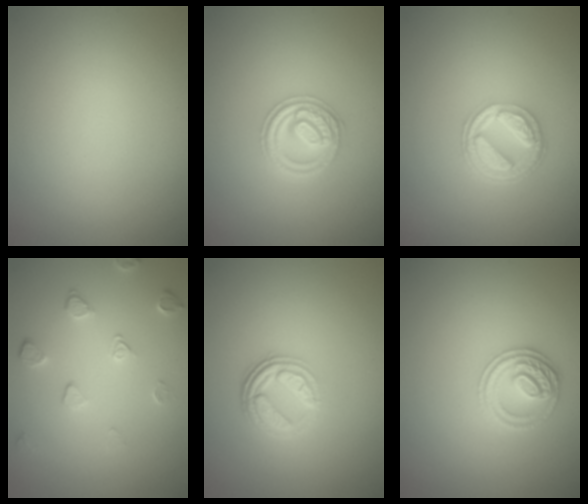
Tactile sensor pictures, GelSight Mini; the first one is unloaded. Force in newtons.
{"total": 2.8, "press": 2.8, "slide": 0.4}
{"total": 4.6, "press": 3.4, "slide": 3.1}
{"total": 2.0, "press": 1.3, "slide": 1.5}
{"total": 3.8, "press": 2.8, "slide": 2.6}
{"total": 2.7, "press": 2.7, "slide": 0.6}